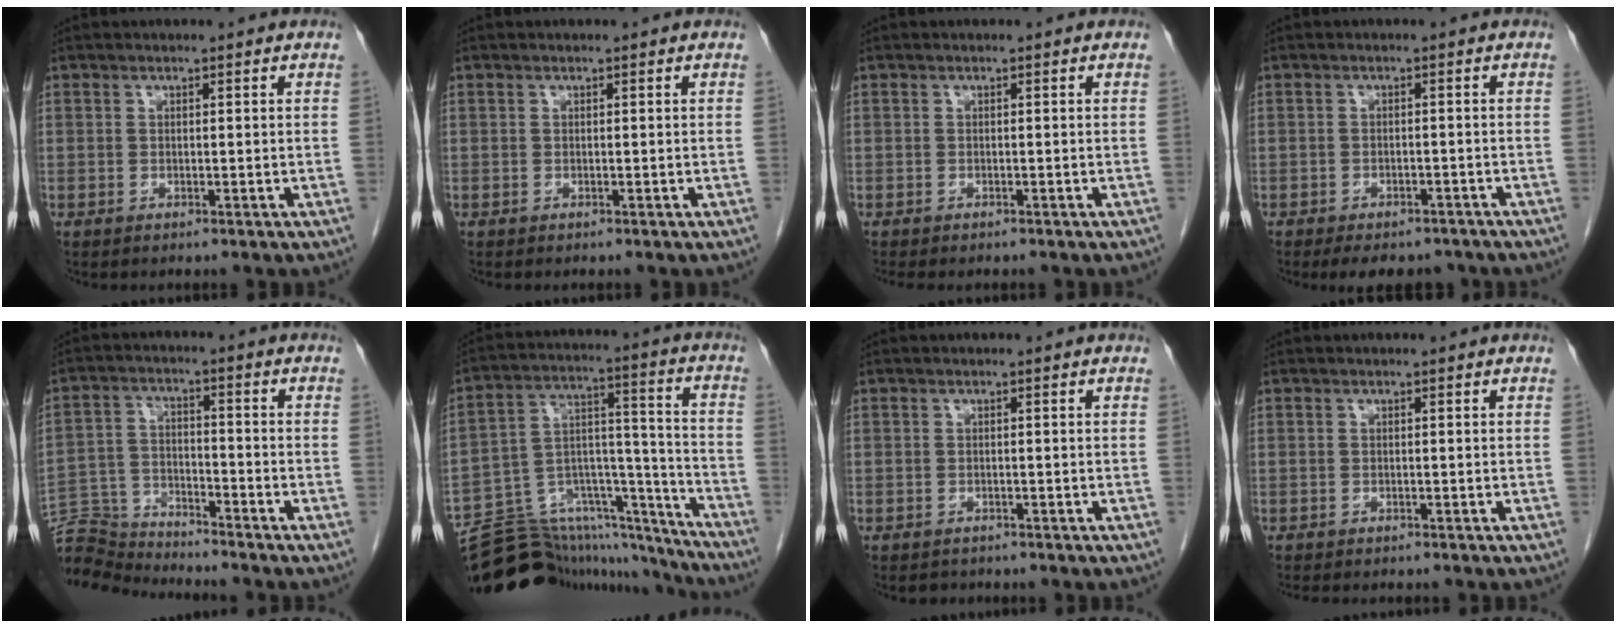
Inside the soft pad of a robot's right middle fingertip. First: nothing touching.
{"total": 0.0}
{"total": 2.8, "force": [-2.4, 0.8, 1.2], "torque": [-0.017, -0.005, -0.027]}
{"total": 7.5, "force": [-6.2, 3.4, 2.6], "torque": [-0.028, 0.001, -0.076]}
{"total": 9.3, "force": [-9.3, -0.6, -0.2], "torque": [-0.001, 0.008, -0.175]}
{"total": 21.7, "force": [-20.1, 6.3, 5.2], "torque": [-0.092, 0.061, -0.301]}
{"total": 1.3, "force": [-1.2, 0.2, 0.2], "torque": [-0.012, -0.007, -0.017]}
{"total": 3.2, "force": [-2.8, 0.8, 1.4], "torque": [-0.021, -0.007, -0.033]}